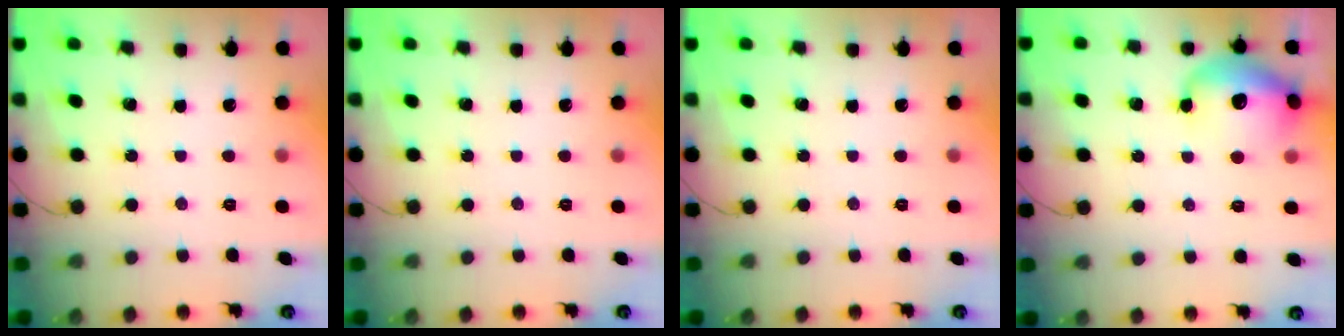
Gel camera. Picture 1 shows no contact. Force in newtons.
{"total": 0.0}
{"total": 0.0}
{"total": 18.3, "press": 17.5, "slide": 5.6}